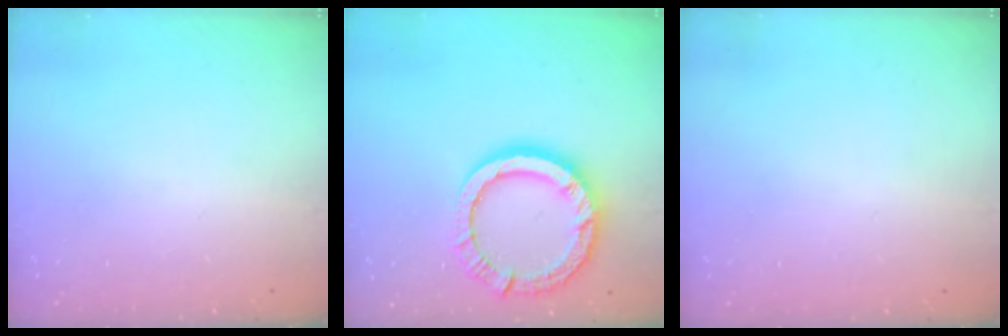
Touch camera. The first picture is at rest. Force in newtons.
{"total": 14.8, "press": 14.7, "slide": 1.6}
{"total": 2.4, "press": 2.4, "slide": 0.2}